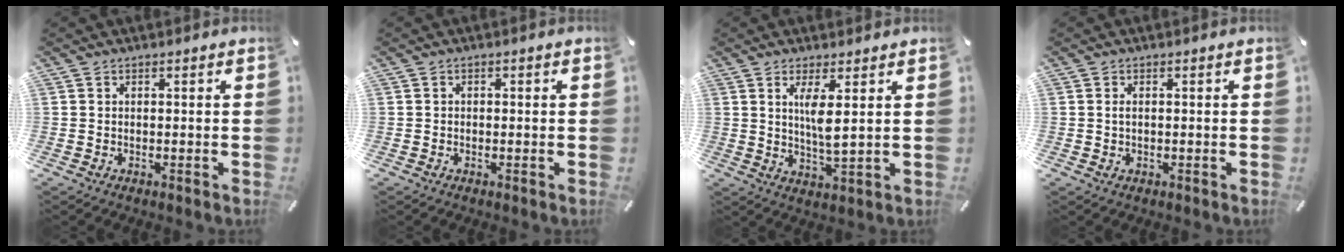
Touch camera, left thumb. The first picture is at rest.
{"total": 0.6, "force": [-0.2, 0.4, 0.3], "torque": [-0.006, 0.001, -0.005]}
{"total": 6.0, "force": [1.9, 1.2, 5.6], "torque": [-0.112, -0.009, 0.029]}
{"total": 1.2, "force": [0.0, 0.5, 1.1], "torque": [-0.022, 0.002, -0.001]}